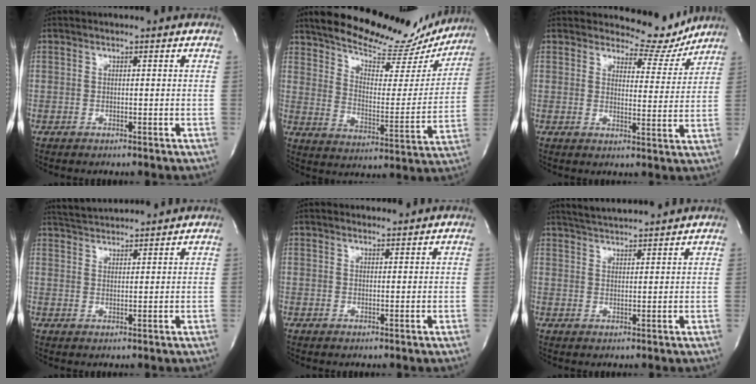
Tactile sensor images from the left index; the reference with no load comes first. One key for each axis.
{"total": 20.7, "fx": 18.5, "fy": 5.7, "fz": 7.2, "tx": -0.105, "ty": -0.021, "tz": 0.251}
{"total": 6.9, "fx": 6.7, "fy": 1.9, "fz": 0.0, "tx": 0.006, "ty": -0.027, "tz": 0.081}
{"total": 6.6, "fx": 6.5, "fy": 0.3, "fz": 1.3, "tx": -0.033, "ty": 0.028, "tz": 0.108}
{"total": 1.3, "fx": 1.2, "fy": 0.5, "fz": 0.2, "tx": -0.010, "ty": 0.002, "tz": 0.019}
{"total": 7.5, "fx": 7.2, "fy": 0.3, "fz": 2.3, "tx": -0.048, "ty": 0.024, "tz": 0.115}